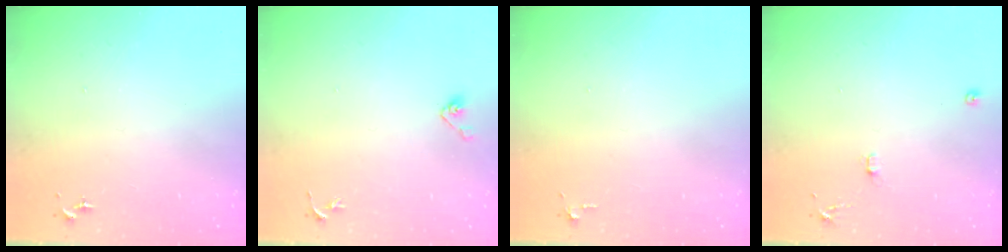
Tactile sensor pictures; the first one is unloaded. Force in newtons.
{"total": 3.4, "press": 3.3, "slide": 0.9}
{"total": 3.8, "press": 3.8, "slide": 0.6}
{"total": 7.9, "press": 7.9, "slide": 0.7}